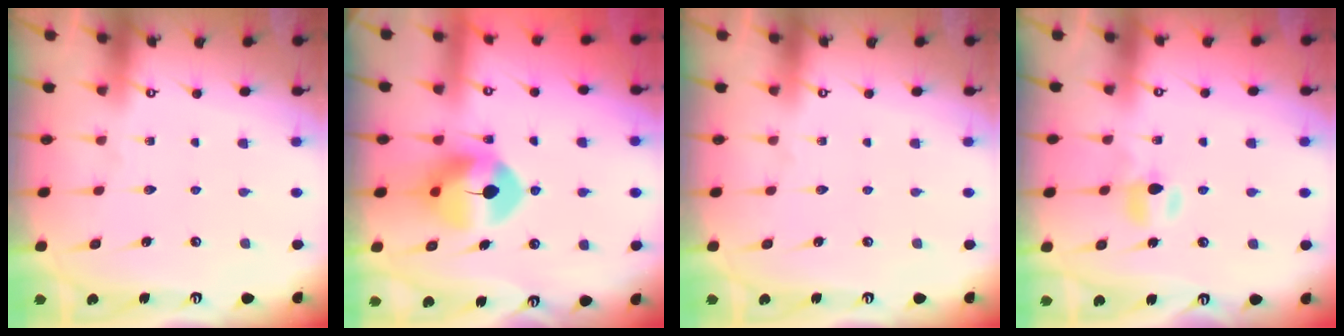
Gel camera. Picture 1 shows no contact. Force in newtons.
{"total": 8.8, "press": 8.7, "slide": 1.6}
{"total": 0.0}
{"total": 5.8, "press": 5.8, "slide": 0.6}